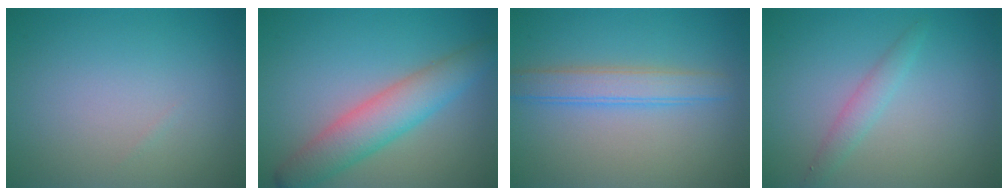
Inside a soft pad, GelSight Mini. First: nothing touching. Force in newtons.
{"total": 5.2, "press": 5.2, "slide": 0.1}
{"total": 3.0, "press": 3.0, "slide": 0.0}
{"total": 1.6, "press": 1.6, "slide": 0.0}